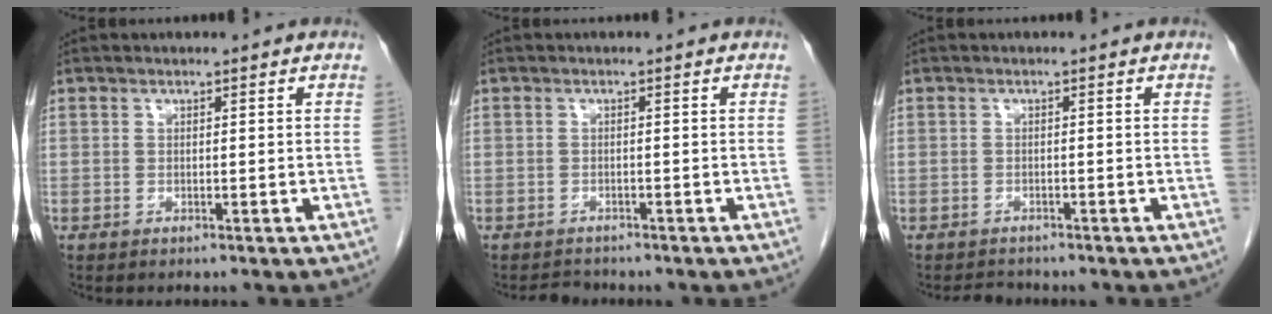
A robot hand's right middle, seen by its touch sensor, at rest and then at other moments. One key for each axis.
{"total": 1.9, "fx": -1.8, "fy": 0.7, "fz": 0.0, "tx": -0.002, "ty": -0.005, "tz": -0.027}
{"total": 1.9, "fx": -1.8, "fy": 0.7, "fz": 0.1, "tx": -0.002, "ty": -0.005, "tz": -0.026}